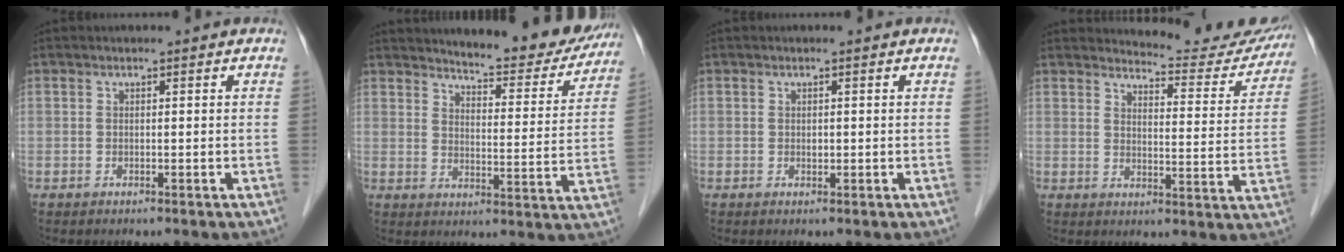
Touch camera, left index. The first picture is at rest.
{"total": 15.2, "force": [14.1, 2.7, 4.9], "torque": [-0.054, -0.039, 0.168]}
{"total": 0.5, "force": [-0.1, 0.4, 0.3], "torque": [-0.004, -0.003, -0.003]}
{"total": 13.2, "force": [12.9, 1.9, 1.4], "torque": [-0.003, -0.054, 0.141]}